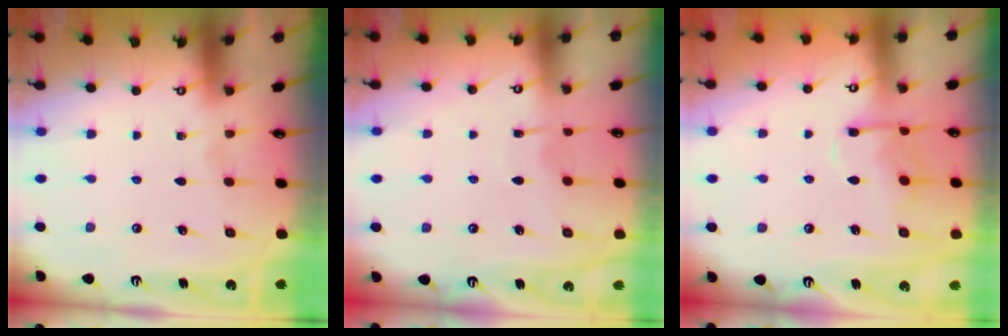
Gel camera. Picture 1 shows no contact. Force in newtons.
{"total": 5.7, "press": 5.6, "slide": 0.6}
{"total": 9.0, "press": 9.0, "slide": 0.9}